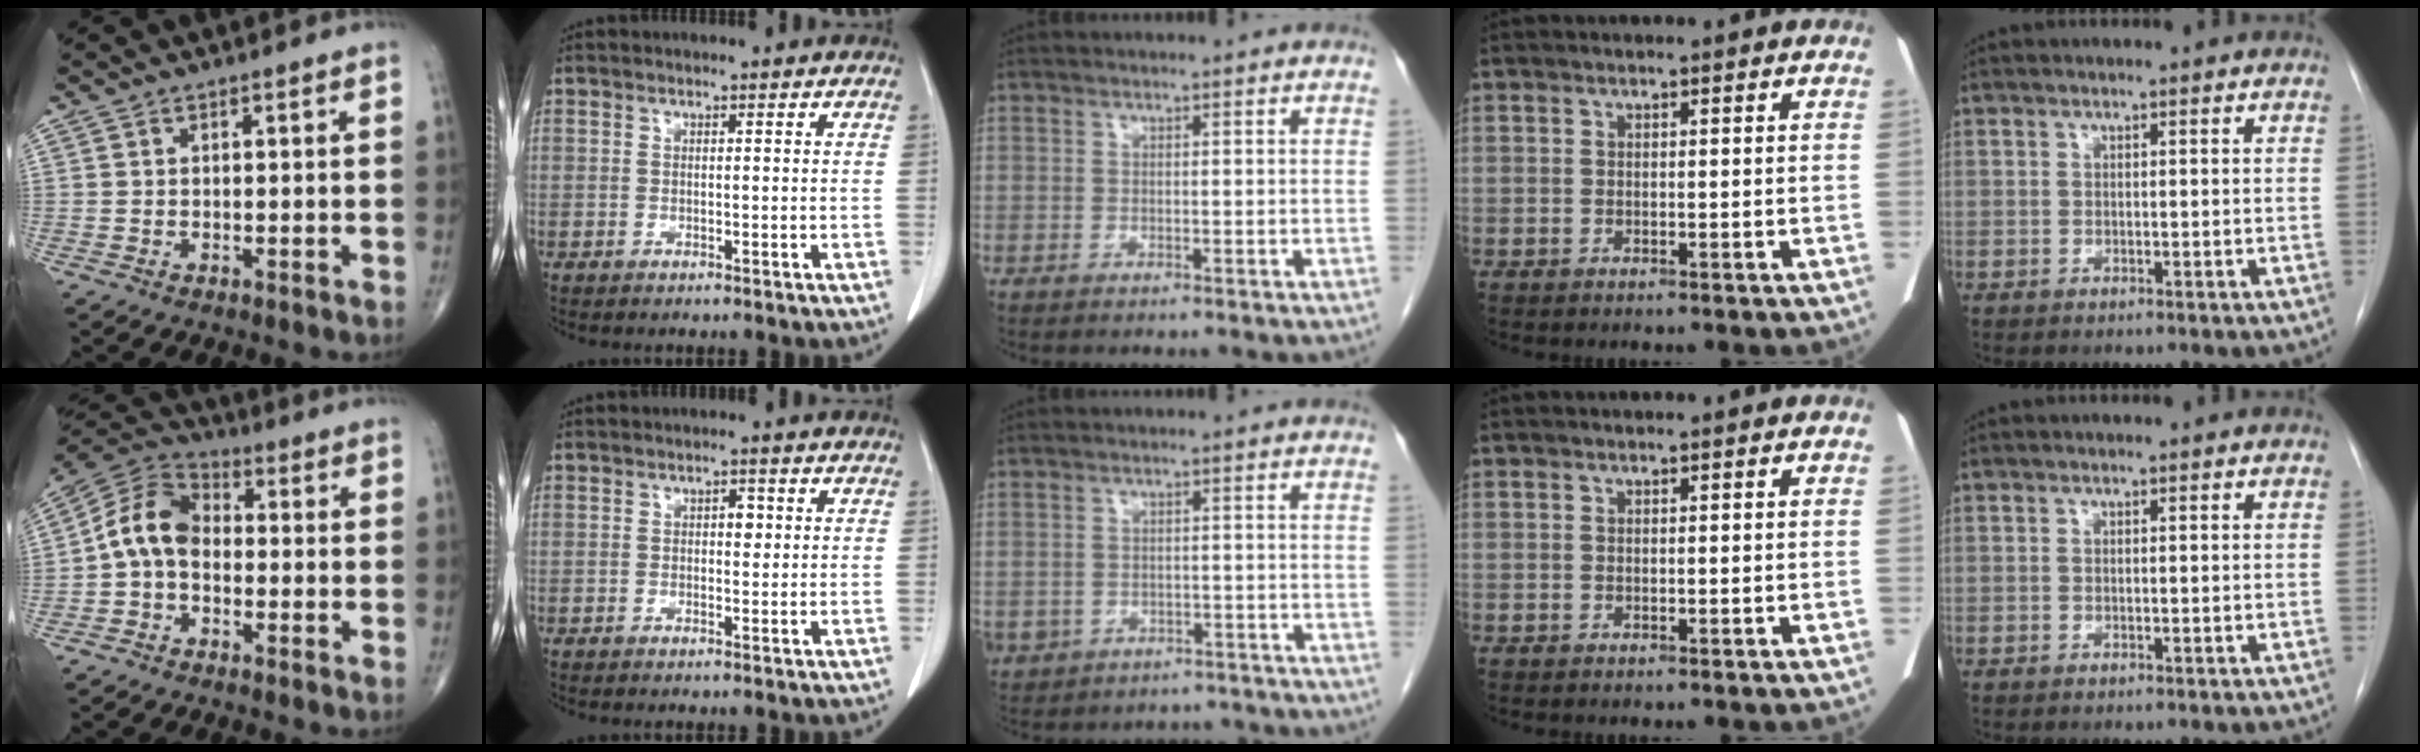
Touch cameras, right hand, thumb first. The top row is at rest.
{"thumb": {"total": 9.2, "force": [-1.2, 6.5, 6.4], "torque": [-0.106, 0.031, -0.039]}, "index": {"total": 1.7, "force": [0.4, 1.0, 1.3], "torque": [-0.014, 0.005, 0.007]}, "middle": {"total": 9.6, "force": [-6.5, 6.6, 2.2], "torque": [-0.050, 0.011, -0.075]}}